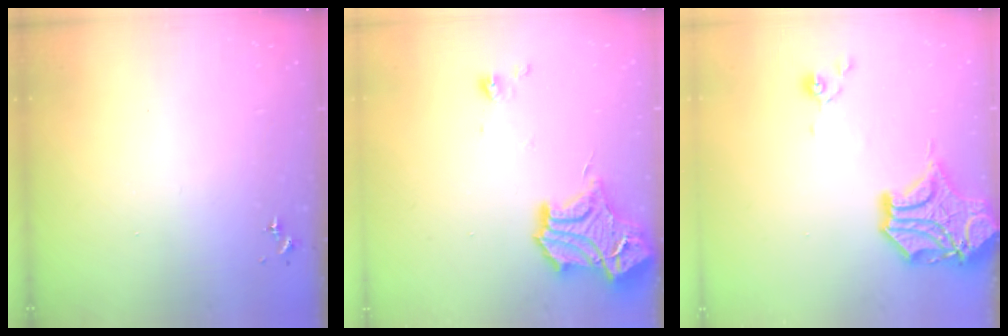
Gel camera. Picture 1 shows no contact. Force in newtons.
{"total": 17.9, "press": 17.9, "slide": 1.4}
{"total": 16.3, "press": 16.1, "slide": 2.6}